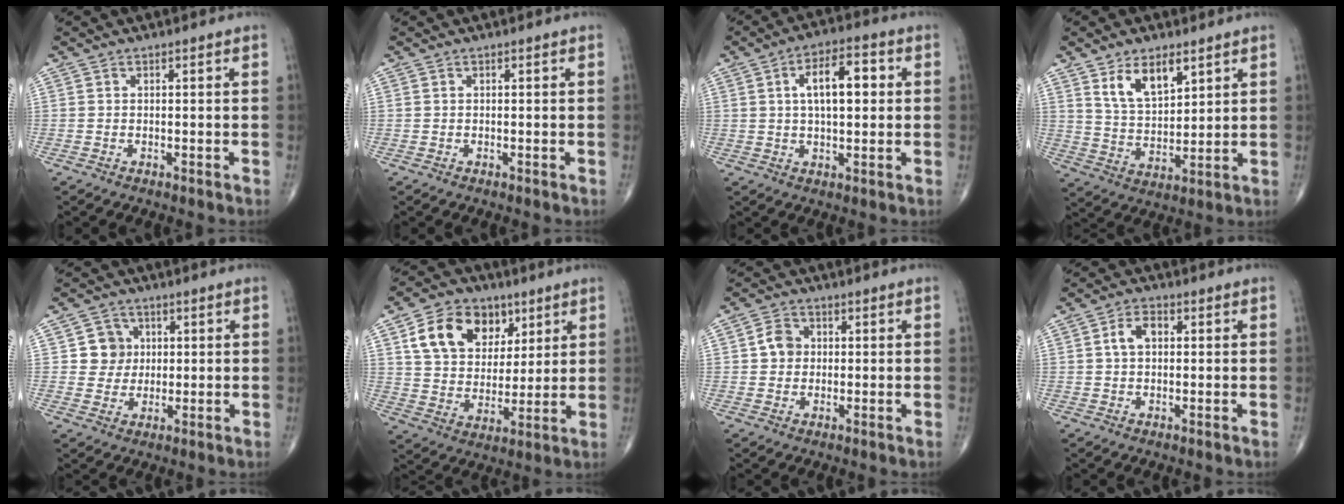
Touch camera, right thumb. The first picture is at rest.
{"total": 0.0}
{"total": 10.0, "force": [1.8, 4.6, 8.7], "torque": [-0.128, 0.014, 0.025]}
{"total": 9.5, "force": [5.4, 4.7, 6.3], "torque": [-0.094, -0.033, 0.105]}
{"total": 5.6, "force": [1.1, 5.3, 1.2], "torque": [0.013, 0.004, 0.013]}
{"total": 15.8, "force": [6.7, 11.4, 8.5], "torque": [-0.112, -0.015, 0.121]}
{"total": 4.2, "force": [0.4, 3.6, 2.0], "torque": [-0.020, 0.007, 0.001]}
{"total": 4.2, "force": [0.7, 2.7, 3.1], "torque": [-0.055, 0.014, 0.008]}